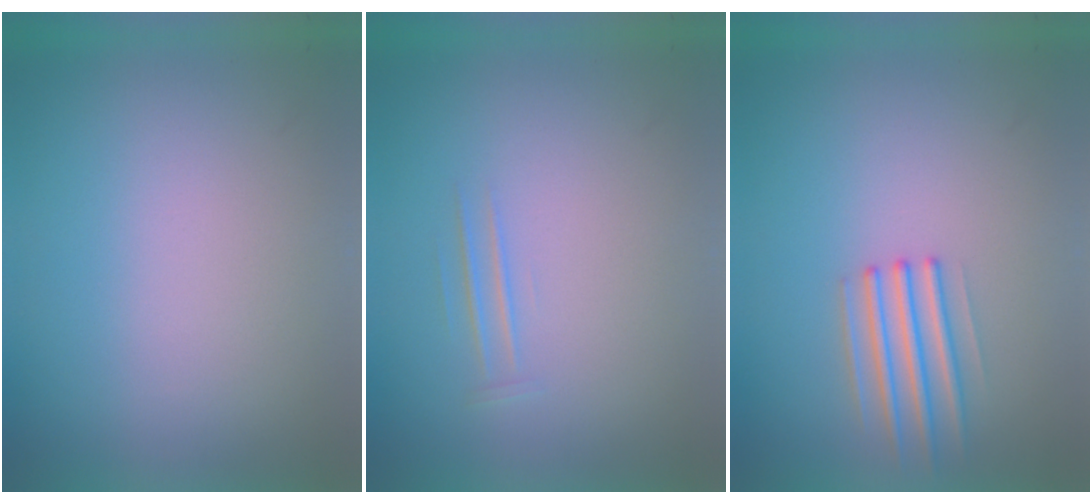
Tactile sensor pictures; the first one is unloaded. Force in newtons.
{"total": 1.1}
{"total": 2.1}